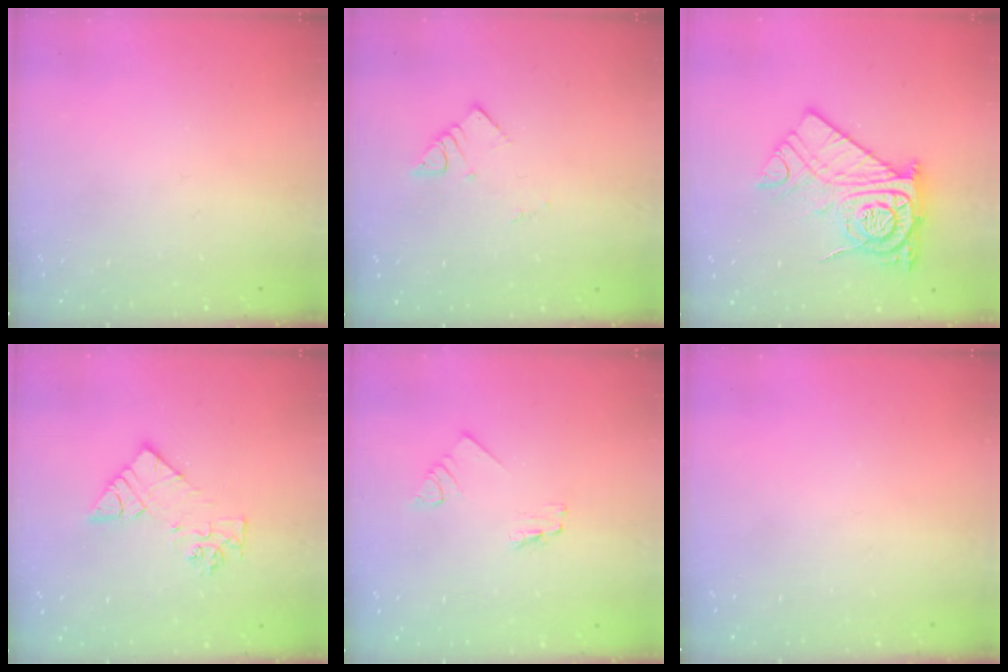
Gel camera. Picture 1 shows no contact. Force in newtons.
{"total": 2.6, "press": 2.6, "slide": 0.1}
{"total": 16.3, "press": 16.3, "slide": 1.3}
{"total": 10.2, "press": 10.1, "slide": 0.9}
{"total": 1.2, "press": 1.2, "slide": 0.0}
{"total": 0.0}